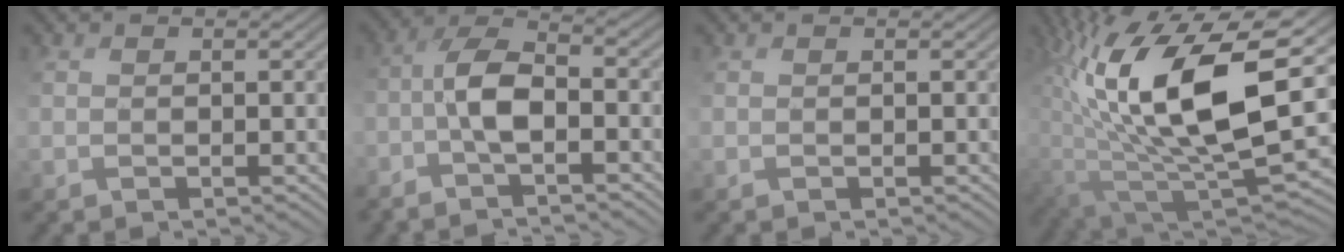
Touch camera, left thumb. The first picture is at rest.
{"total": 6.1, "force": [-2.4, 2.0, 5.3], "torque": [-0.104, 0.010, -0.060]}
{"total": 0.0}
{"total": 17.6, "force": [4.2, 8.6, 14.8], "torque": [-0.284, -0.016, 0.086]}